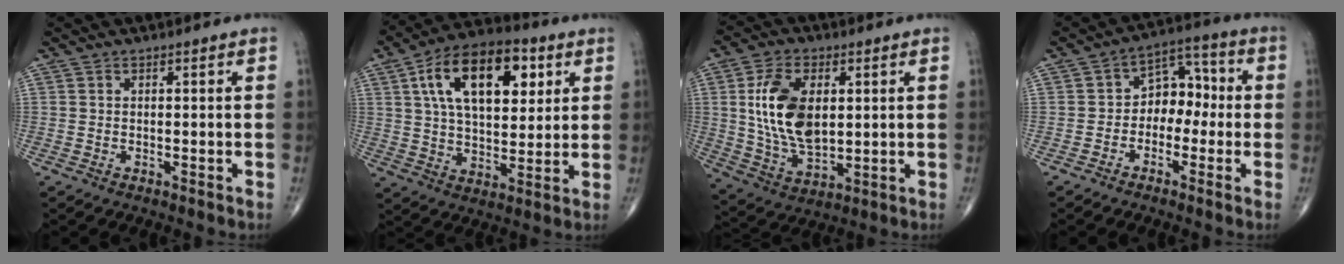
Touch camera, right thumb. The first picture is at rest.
{"total": 19.7, "force": [6.8, 10.6, 15.2], "torque": [-0.217, -0.006, 0.109]}
{"total": 15.0, "force": [2.5, 8.7, 12.0], "torque": [-0.215, -0.011, 0.054]}
{"total": 8.1, "force": [-1.1, 5.9, 5.4], "torque": [-0.045, 0.041, -0.035]}